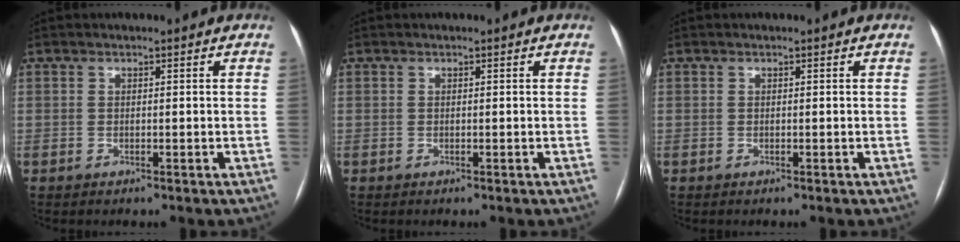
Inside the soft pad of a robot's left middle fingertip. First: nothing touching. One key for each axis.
{"total": 0.0}
{"total": 0.0}